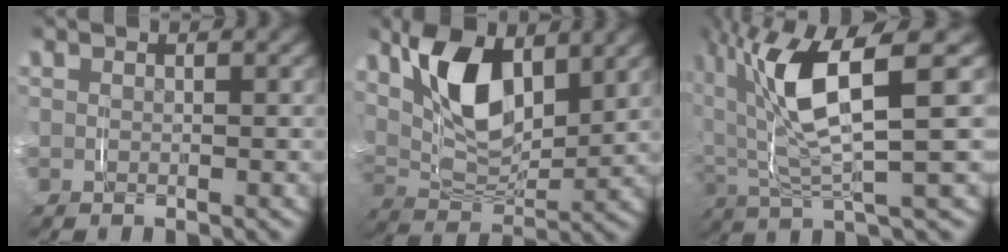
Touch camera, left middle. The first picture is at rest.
{"total": 8.6, "force": [2.9, 4.8, 6.5], "torque": [-0.140, -0.013, 0.045]}
{"total": 8.1, "force": [1.6, 2.5, 7.5], "torque": [-0.161, 0.002, 0.022]}